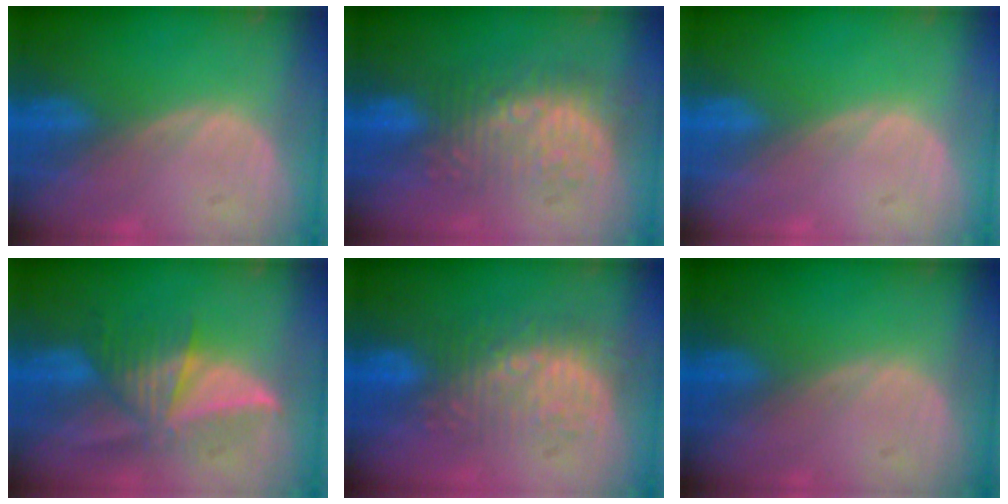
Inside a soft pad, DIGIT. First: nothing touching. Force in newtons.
{"total": 8.9, "press": 8.5, "slide": 2.5}
{"total": 0.0}
{"total": 7.0, "press": 7.0, "slide": 0.7}
{"total": 9.1, "press": 8.5, "slide": 3.2}
{"total": 0.0}